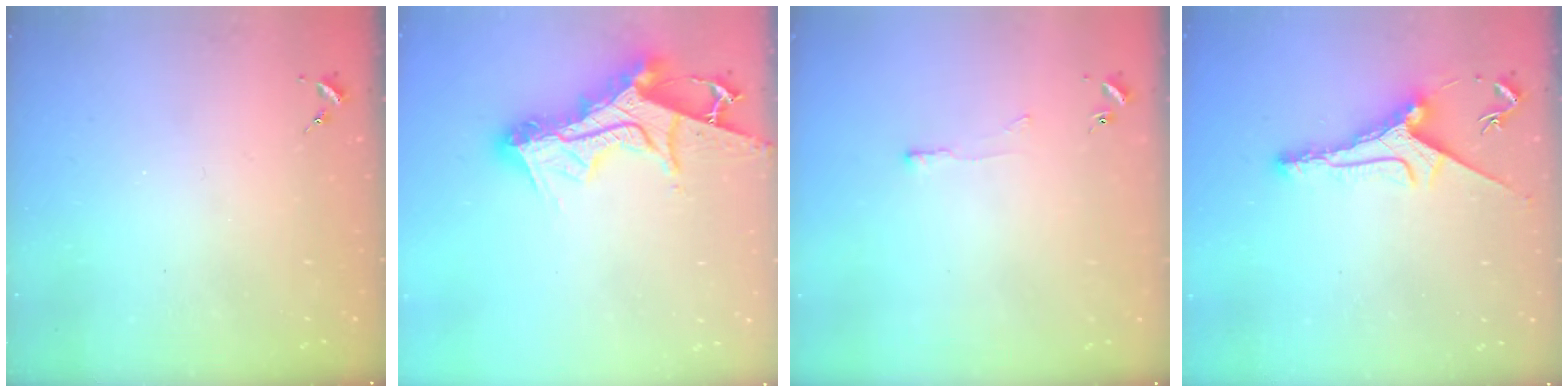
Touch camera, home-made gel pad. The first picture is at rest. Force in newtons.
{"total": 19.4, "press": 19.3, "slide": 1.6}
{"total": 3.3, "press": 3.3, "slide": 0.3}
{"total": 9.7, "press": 9.7, "slide": 0.8}